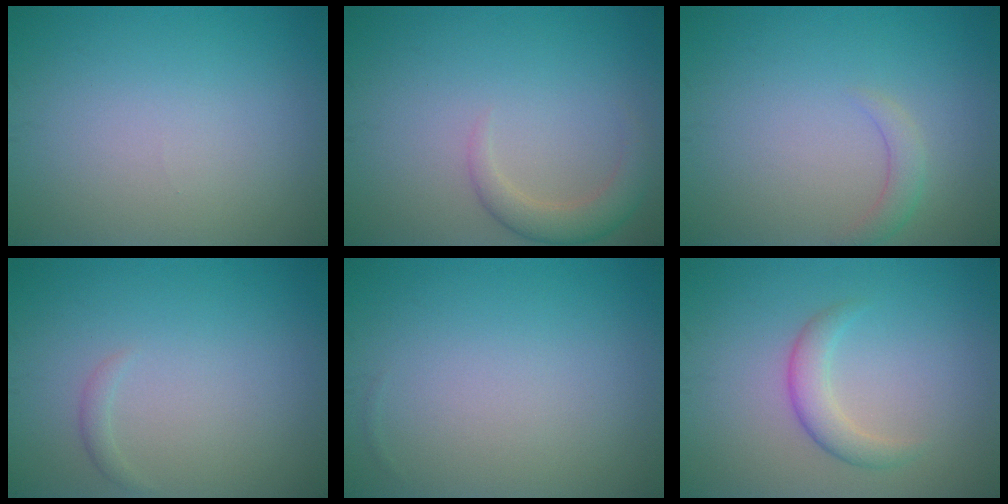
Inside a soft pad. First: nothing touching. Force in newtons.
{"total": 2.8, "press": 2.7, "slide": 0.2}
{"total": 1.5, "press": 1.5, "slide": 0.2}
{"total": 0.7, "press": 0.7, "slide": 0.0}
{"total": 0.0}
{"total": 2.5, "press": 2.5, "slide": 0.0}